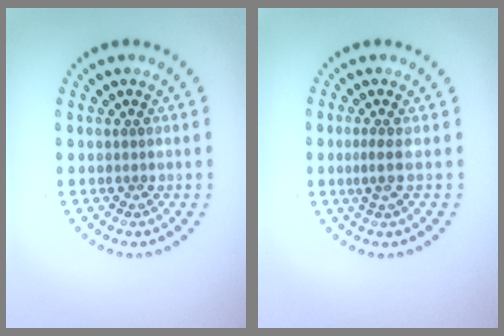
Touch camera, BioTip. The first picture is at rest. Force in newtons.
{"total": 1.7, "press": 1.3, "slide": 1.1}